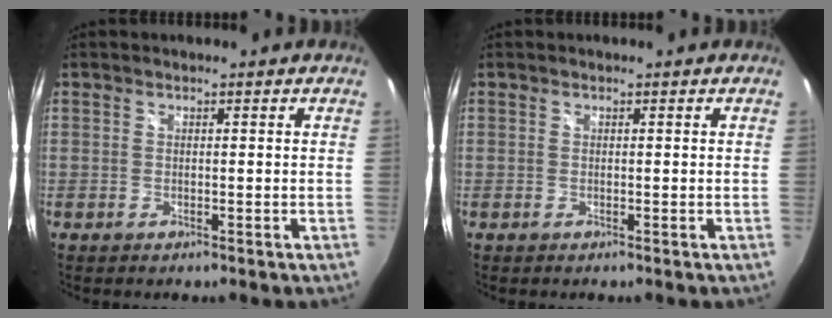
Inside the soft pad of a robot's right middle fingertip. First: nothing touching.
{"total": 0.0}